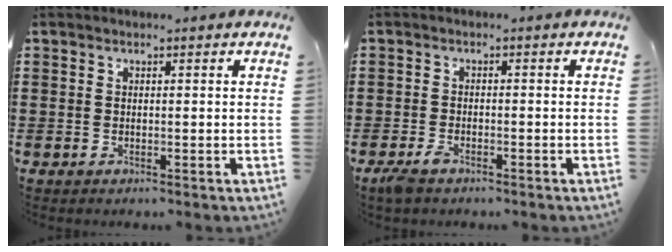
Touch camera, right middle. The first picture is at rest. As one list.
[{"total": 2.2, "force": [-1.6, 0.8, 1.3], "torque": [-0.038, -0.004, -0.034]}]